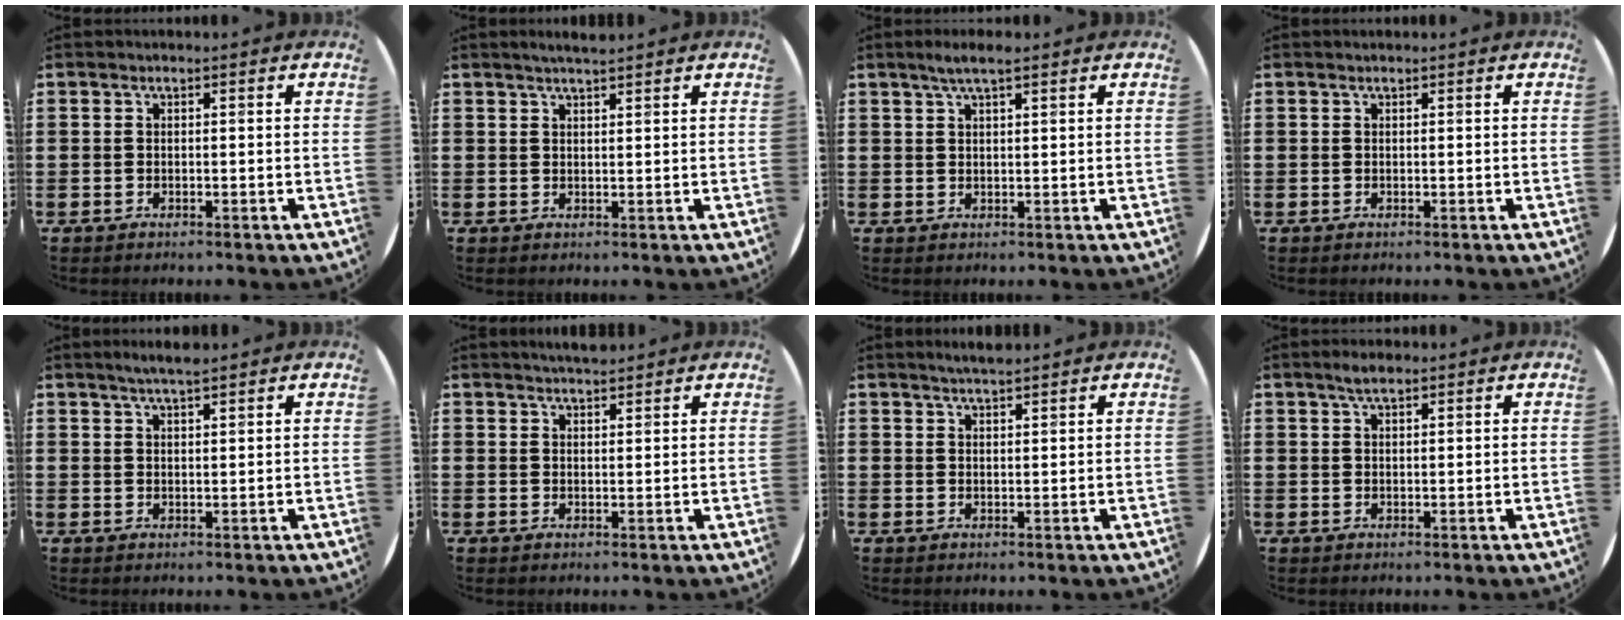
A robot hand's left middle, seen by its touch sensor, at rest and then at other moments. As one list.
[{"total": 2.0, "force": [1.8, 0.0, 0.8], "torque": [-0.015, 0.003, 0.033]}, {"total": 2.8, "force": [2.1, 0.3, 1.9], "torque": [-0.030, 0.003, 0.034]}, {"total": 0.0}, {"total": 2.9, "force": [2.6, 0.2, 1.3], "torque": [-0.027, 0.001, 0.046]}, {"total": 2.4, "force": [2.3, 0.3, 0.3], "torque": [-0.008, -0.001, 0.044]}, {"total": 2.2, "force": [2.1, 0.0, 0.6], "torque": [-0.013, 0.001, 0.039]}, {"total": 2.2, "force": [1.7, 0.7, 1.3], "torque": [-0.019, 0.003, 0.027]}]